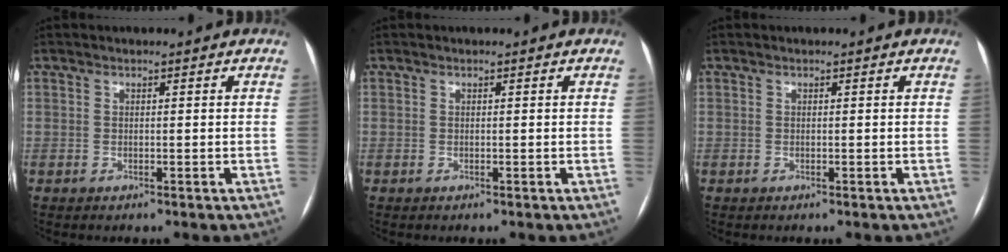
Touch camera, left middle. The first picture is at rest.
{"total": 0.0}
{"total": 0.0}